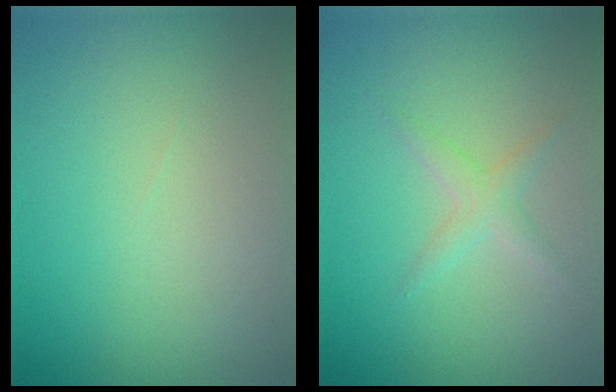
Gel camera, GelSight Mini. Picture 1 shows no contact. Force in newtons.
{"total": 1.6, "press": 1.6, "slide": 0.1}